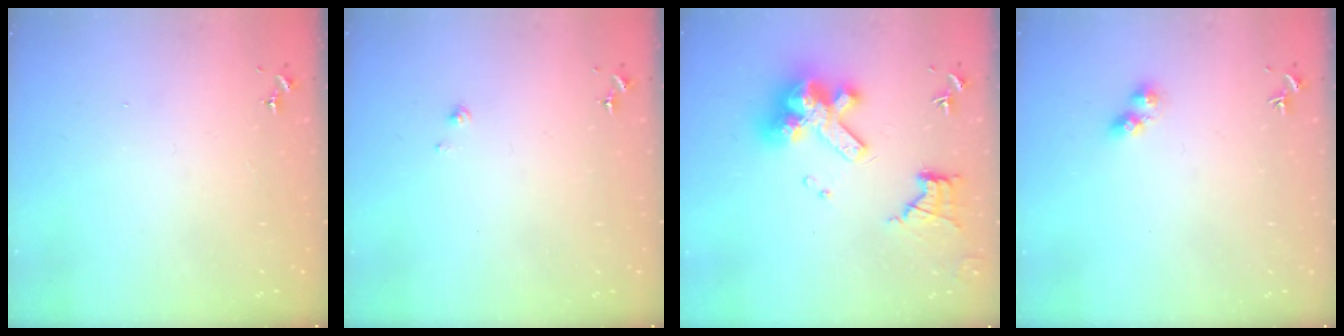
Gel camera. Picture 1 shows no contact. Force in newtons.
{"total": 1.4, "press": 1.4, "slide": 0.1}
{"total": 16.4, "press": 16.4, "slide": 1.4}
{"total": 3.5, "press": 3.4, "slide": 0.8}